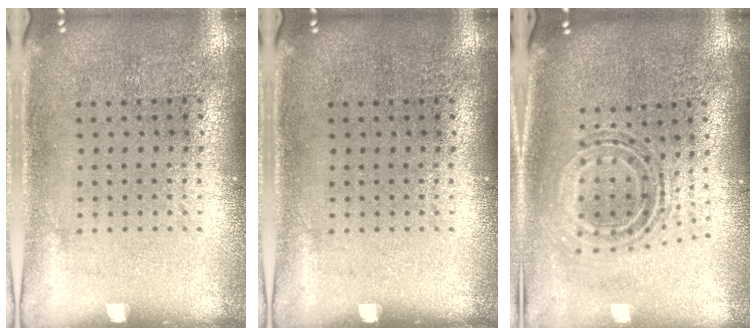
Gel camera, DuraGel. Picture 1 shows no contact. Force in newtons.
{"total": 0.0}
{"total": 0.8, "press": 0.8, "slide": 0.3}